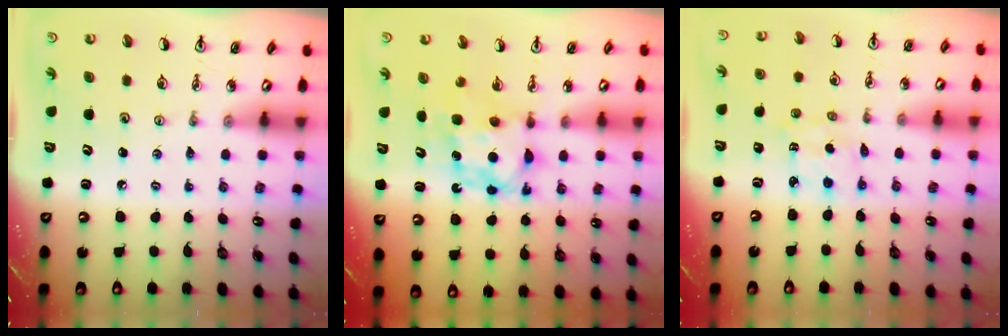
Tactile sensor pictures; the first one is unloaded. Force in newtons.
{"total": 6.1, "press": 6.0, "slide": 0.4}
{"total": 2.1, "press": 2.0, "slide": 0.6}